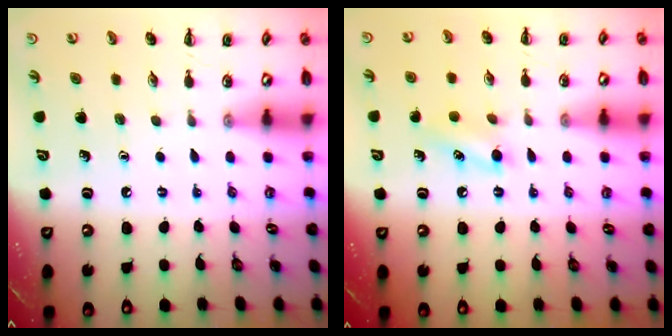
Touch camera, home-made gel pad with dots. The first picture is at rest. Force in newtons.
{"total": 4.9, "press": 4.7, "slide": 1.4}